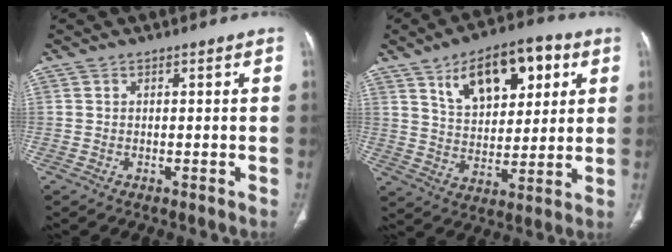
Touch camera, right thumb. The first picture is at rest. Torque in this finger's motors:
{"motor_torque": [-1.04, 1.79, 0.91, 0.76, 0.26]}